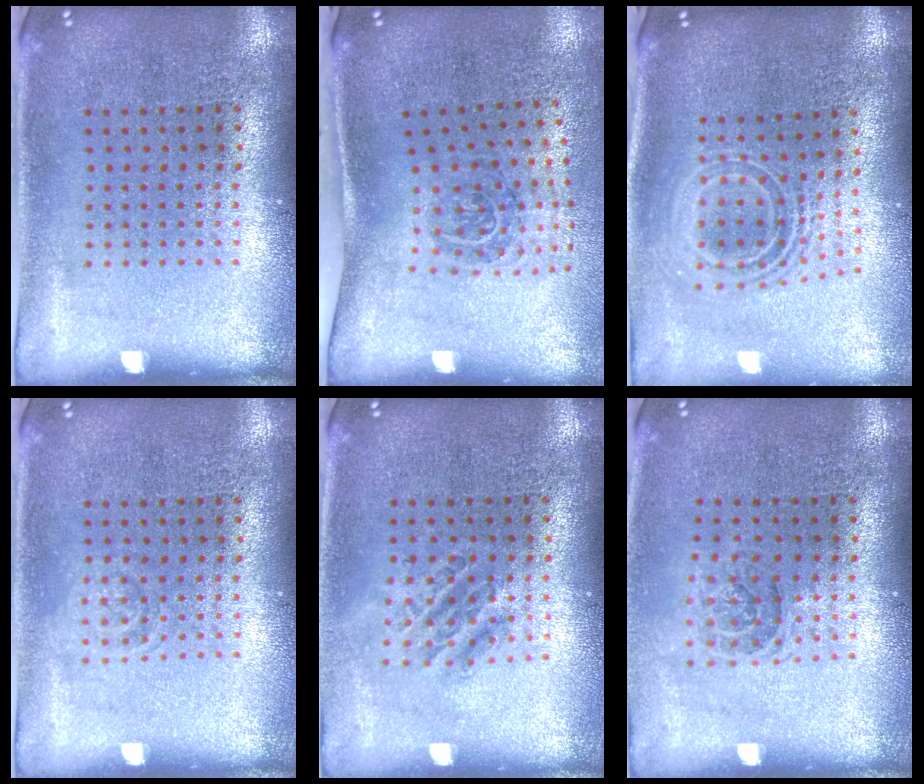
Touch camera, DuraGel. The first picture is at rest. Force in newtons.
{"total": 2.0, "press": 1.2, "slide": 1.6}
{"total": 2.2, "press": 1.6, "slide": 1.5}
{"total": 1.0, "press": 1.0, "slide": 0.2}
{"total": 1.2, "press": 1.1, "slide": 0.4}
{"total": 1.2, "press": 1.0, "slide": 0.6}